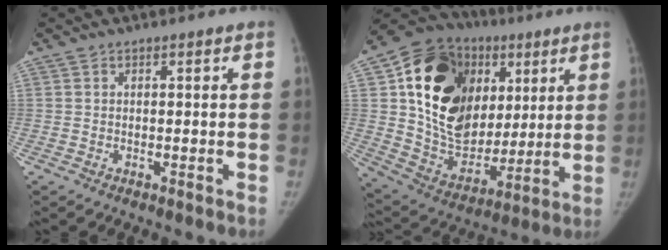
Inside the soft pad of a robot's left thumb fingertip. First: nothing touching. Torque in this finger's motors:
{"motor_torque": [2.36, 2.65, 1.39, -1.38, 0.22]}